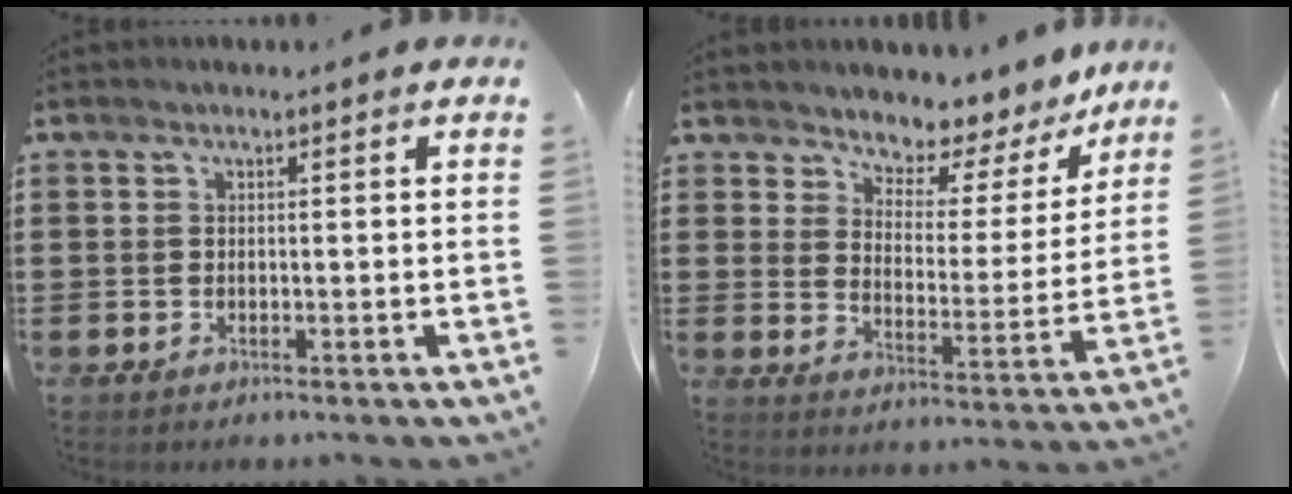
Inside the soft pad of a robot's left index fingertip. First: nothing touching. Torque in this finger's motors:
{"motor_torque": [1.37, -0.77, 0.37, 0.06]}